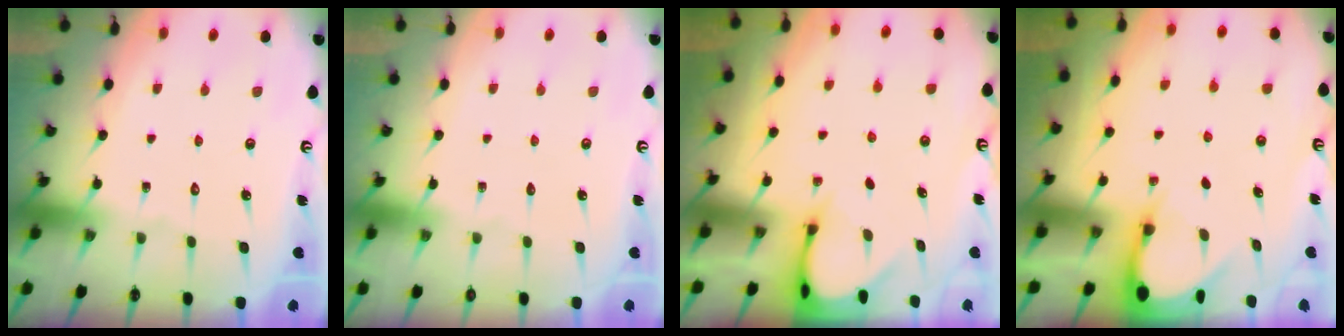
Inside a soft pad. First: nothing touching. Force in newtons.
{"total": 0.0}
{"total": 3.1, "press": 3.1, "slide": 0.2}
{"total": 3.6, "press": 3.6, "slide": 0.2}